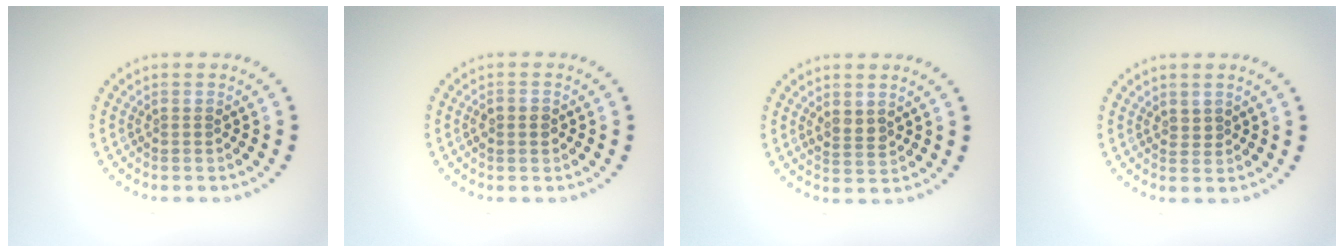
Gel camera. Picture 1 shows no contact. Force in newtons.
{"total": 1.0, "press": 0.9, "slide": 0.2}
{"total": 1.6, "press": 1.5, "slide": 0.6}
{"total": 0.6, "press": 0.3, "slide": 0.5}